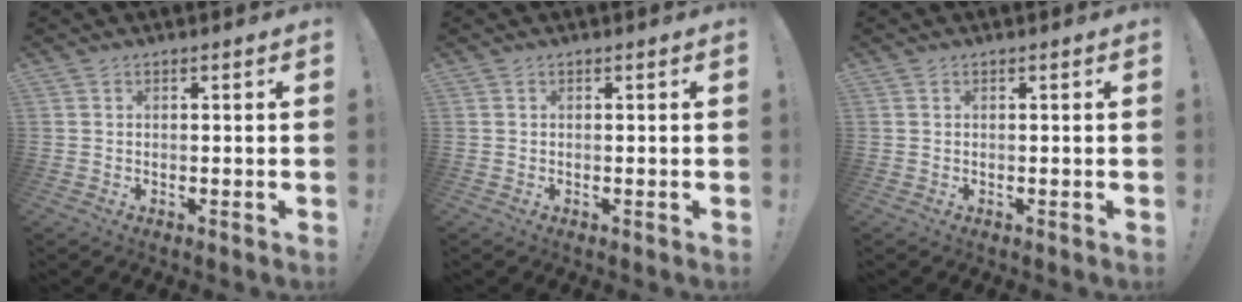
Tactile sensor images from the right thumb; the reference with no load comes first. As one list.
[{"total": 0.0}, {"total": 0.0}]